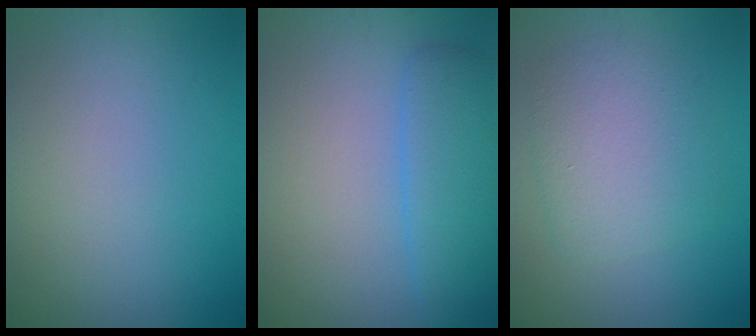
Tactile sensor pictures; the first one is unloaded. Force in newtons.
{"total": 3.9, "press": 3.9, "slide": 0.3}
{"total": 4.1, "press": 4.1, "slide": 0.3}